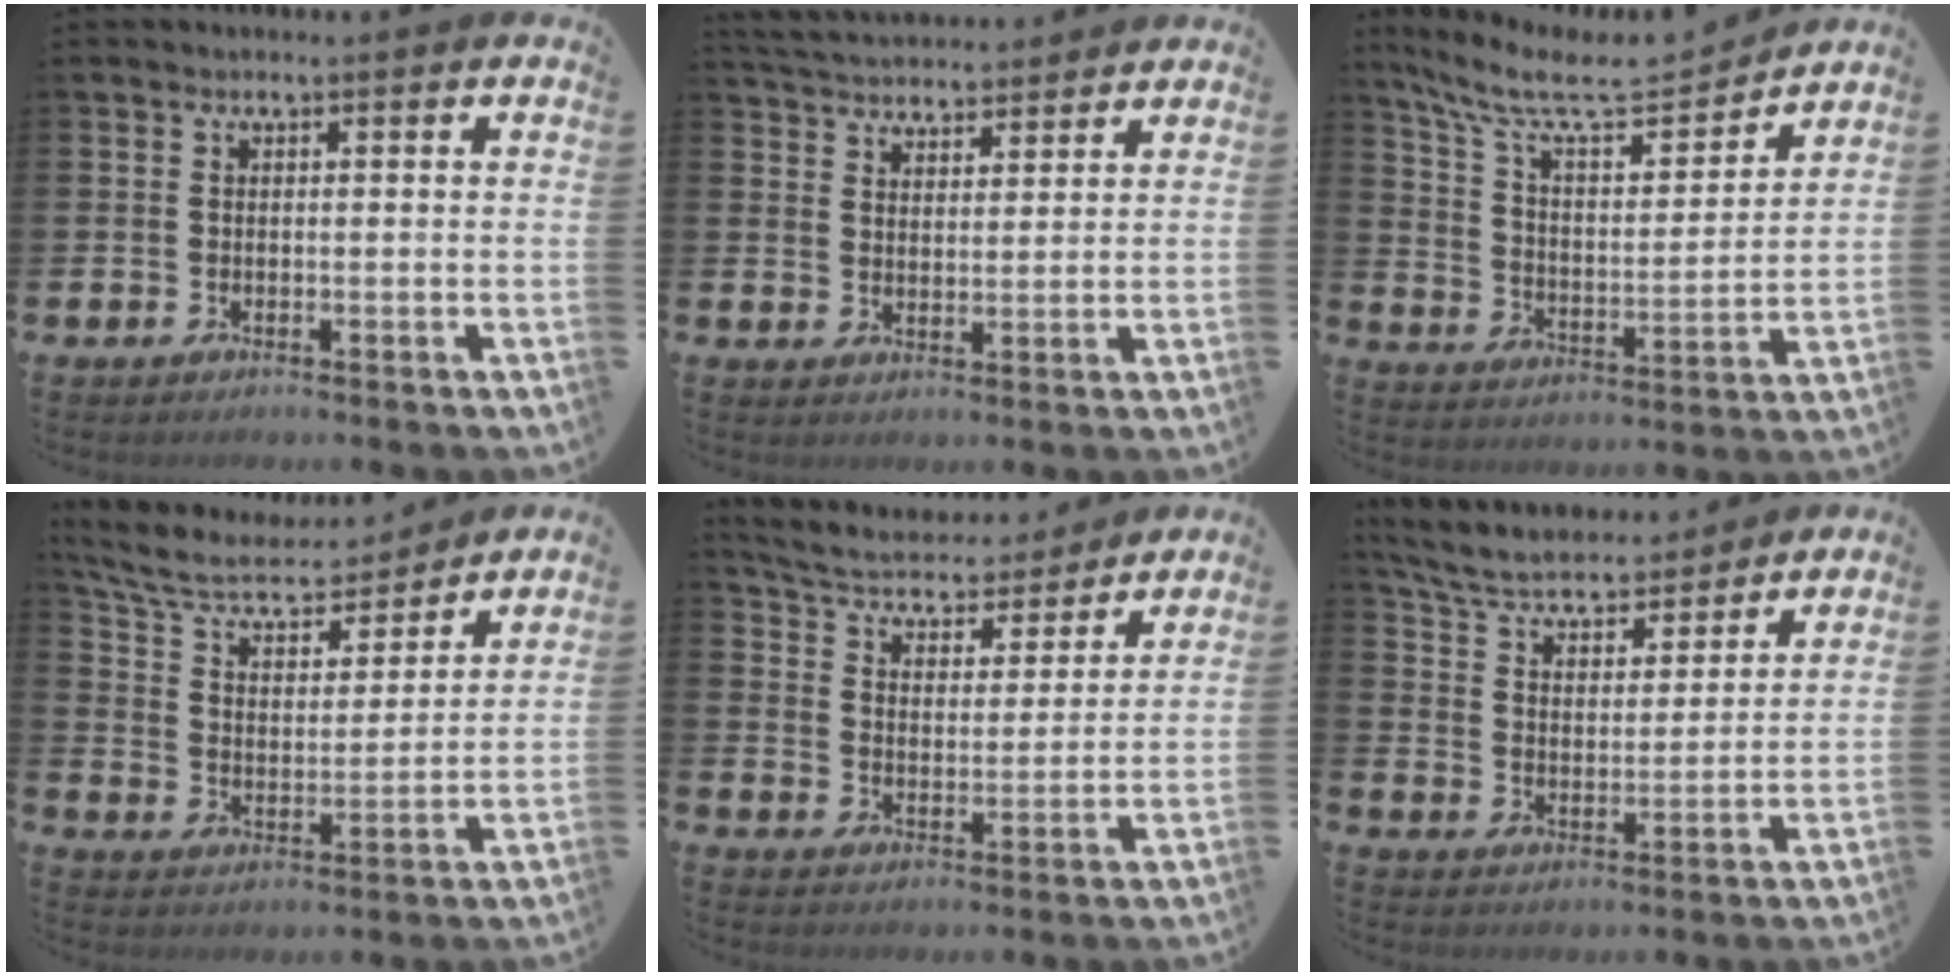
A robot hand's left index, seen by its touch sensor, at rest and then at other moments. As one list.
[{"total": 4.6, "force": [4.5, 0.8, 0.0], "torque": [-0.021, -0.024, 0.084]}, {"total": 9.7, "force": [8.4, 2.4, 4.1], "torque": [-0.111, -0.053, 0.142]}, {"total": 8.2, "force": [7.4, 2.5, 2.7], "torque": [-0.090, -0.050, 0.127]}, {"total": 5.7, "force": [5.5, 1.2, 0.9], "torque": [-0.049, -0.047, 0.092]}, {"total": 6.2, "force": [5.8, 1.5, 1.8], "torque": [-0.062, -0.045, 0.096]}]